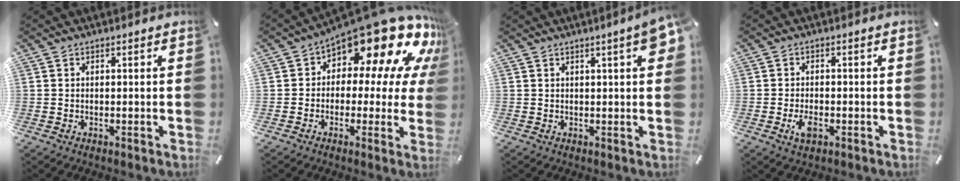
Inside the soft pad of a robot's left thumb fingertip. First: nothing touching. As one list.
[{"total": 18.1, "force": [10.8, 8.8, 11.5], "torque": [-0.161, -0.087, 0.181]}, {"total": 5.5, "force": [1.9, 1.0, 5.0], "torque": [-0.078, 0.001, 0.031]}, {"total": 3.7, "force": [-1.4, 2.0, 2.7], "torque": [-0.065, 0.000, -0.027]}]